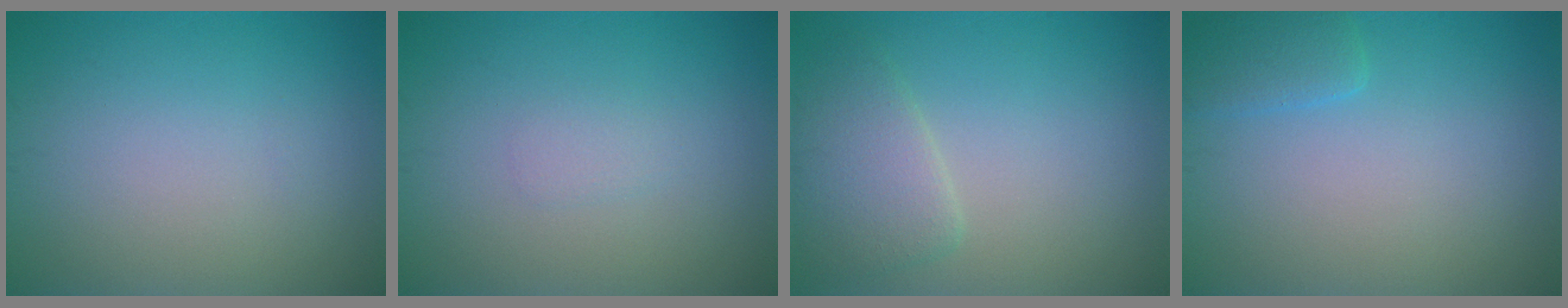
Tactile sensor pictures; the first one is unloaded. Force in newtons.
{"total": 0.8, "press": 0.8, "slide": 0.1}
{"total": 3.1, "press": 3.1, "slide": 0.4}
{"total": 1.9, "press": 1.8, "slide": 0.3}